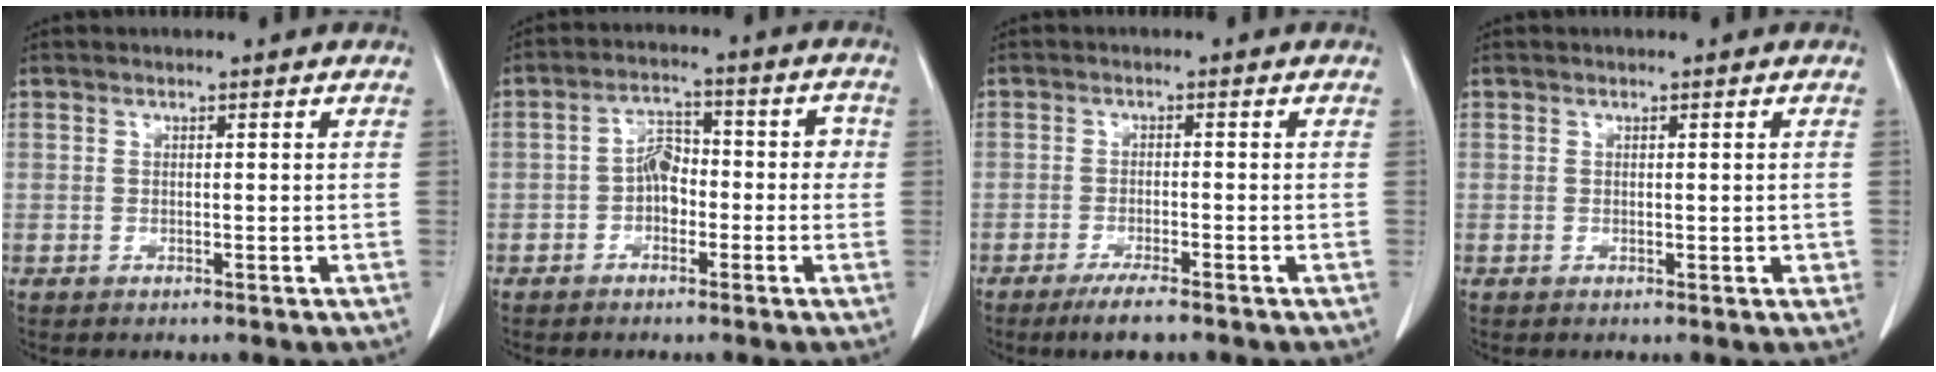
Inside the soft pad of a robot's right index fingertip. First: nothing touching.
{"total": 5.8, "force": [-1.3, 3.7, 4.3], "torque": [-0.061, 0.034, -0.024]}
{"total": 4.5, "force": [-3.3, 0.4, 3.1], "torque": [-0.053, -0.008, -0.052]}
{"total": 1.3, "force": [0.0, 0.5, 1.2], "torque": [-0.013, -0.003, 0.003]}